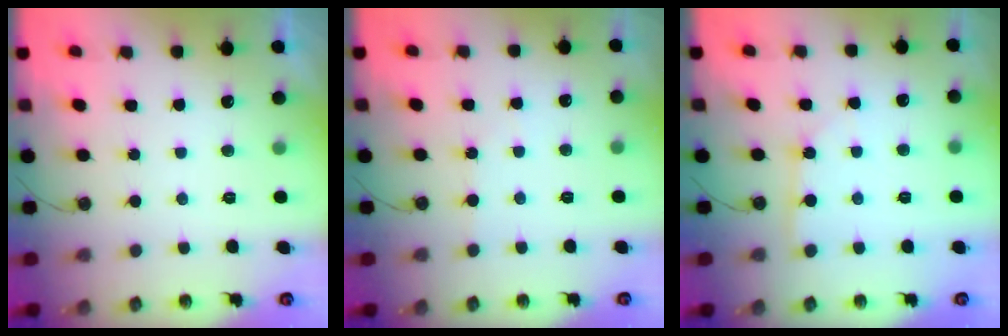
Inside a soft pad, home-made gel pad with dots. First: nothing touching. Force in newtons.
{"total": 2.5, "press": 2.5, "slide": 0.4}
{"total": 1.8, "press": 1.8, "slide": 0.2}